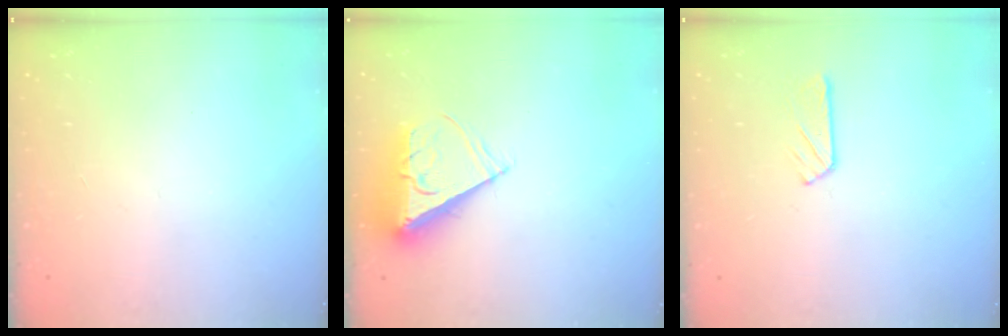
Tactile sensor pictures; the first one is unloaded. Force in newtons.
{"total": 8.9, "press": 8.9, "slide": 0.3}
{"total": 3.4, "press": 3.4, "slide": 0.3}